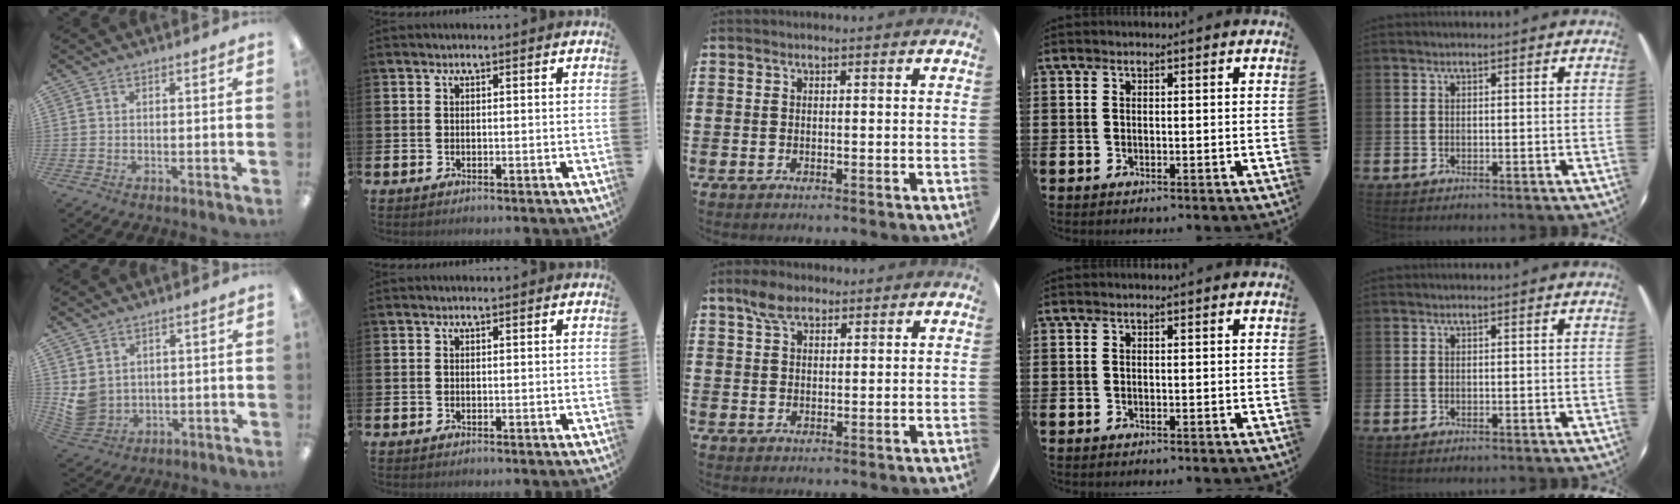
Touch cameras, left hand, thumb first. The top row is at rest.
{"thumb": {"total": 5.3, "force": [1.5, 4.7, 2.0], "torque": [-0.054, -0.014, 0.033]}, "middle": {"total": 4.0, "force": [2.8, 2.0, 1.9], "torque": [-0.036, 0.005, 0.051]}}